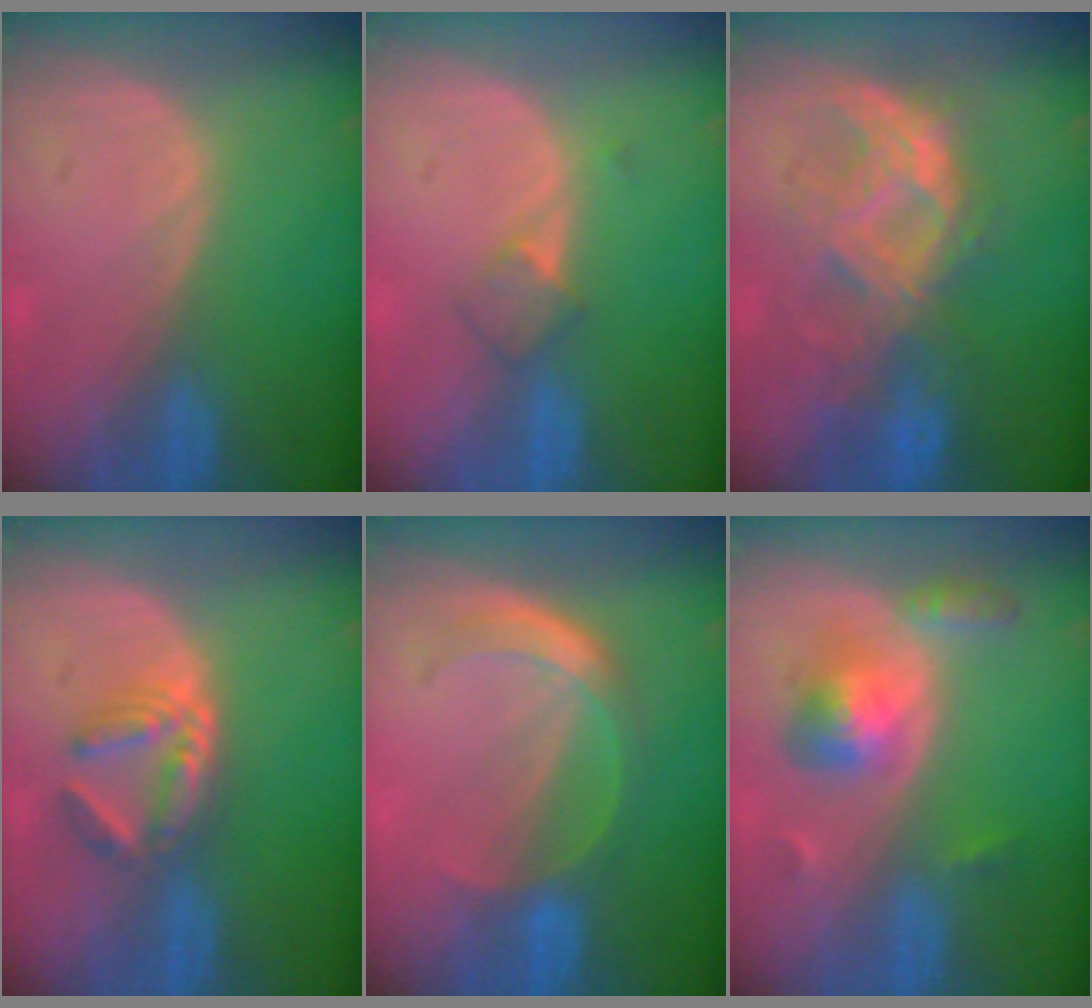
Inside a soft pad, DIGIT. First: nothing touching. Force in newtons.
{"total": 2.7, "press": 2.4, "slide": 1.1}
{"total": 8.8, "press": 8.5, "slide": 2.0}
{"total": 5.9, "press": 5.2, "slide": 2.9}
{"total": 5.8, "press": 5.0, "slide": 2.8}
{"total": 5.5, "press": 5.5, "slide": 0.2}